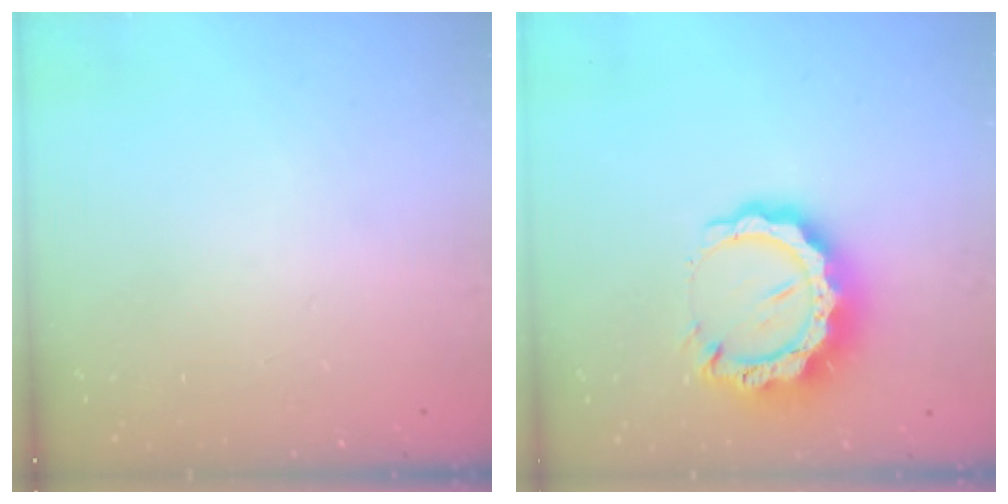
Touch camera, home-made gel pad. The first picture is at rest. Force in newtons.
{"total": 14.7, "press": 14.6, "slide": 1.2}